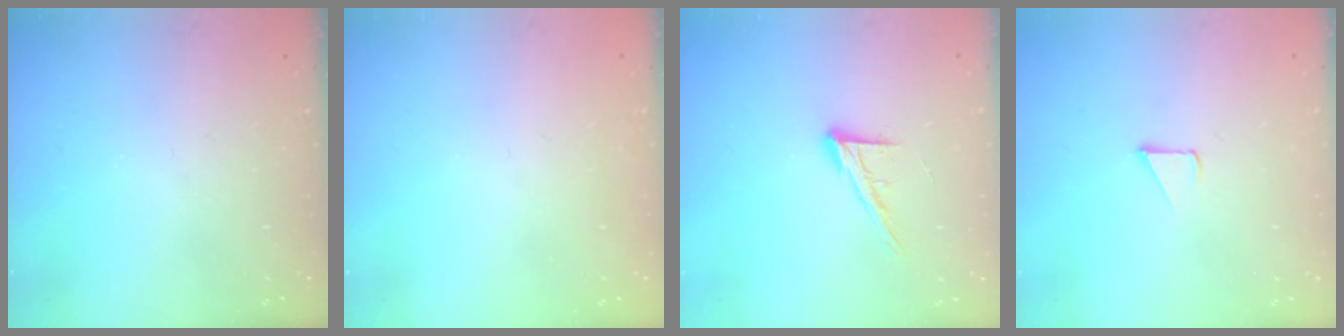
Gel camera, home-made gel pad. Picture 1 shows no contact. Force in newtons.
{"total": 1.6, "press": 1.6, "slide": 0.1}
{"total": 12.3, "press": 12.0, "slide": 2.5}
{"total": 1.7, "press": 1.7, "slide": 0.1}